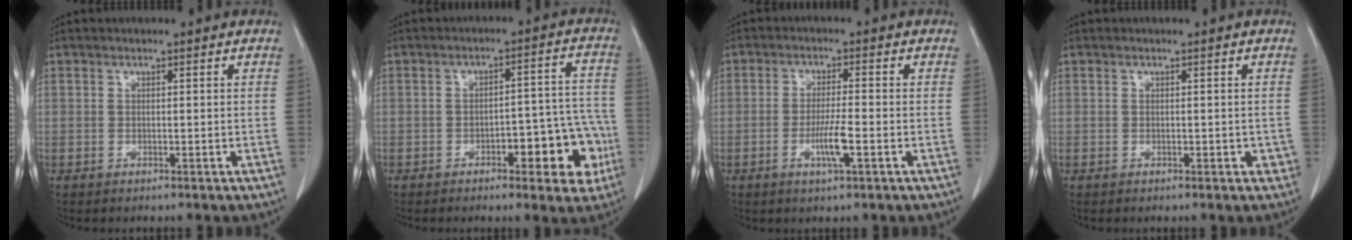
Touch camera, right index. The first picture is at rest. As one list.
[{"total": 10.8, "force": [-4.4, 3.8, 9.1], "torque": [-0.092, 0.037, -0.051]}, {"total": 4.7, "force": [-1.7, 0.0, 4.4], "torque": [-0.084, -0.008, -0.032]}, {"total": 1.4, "force": [-0.4, 0.8, 1.1], "torque": [-0.007, 0.003, -0.003]}]